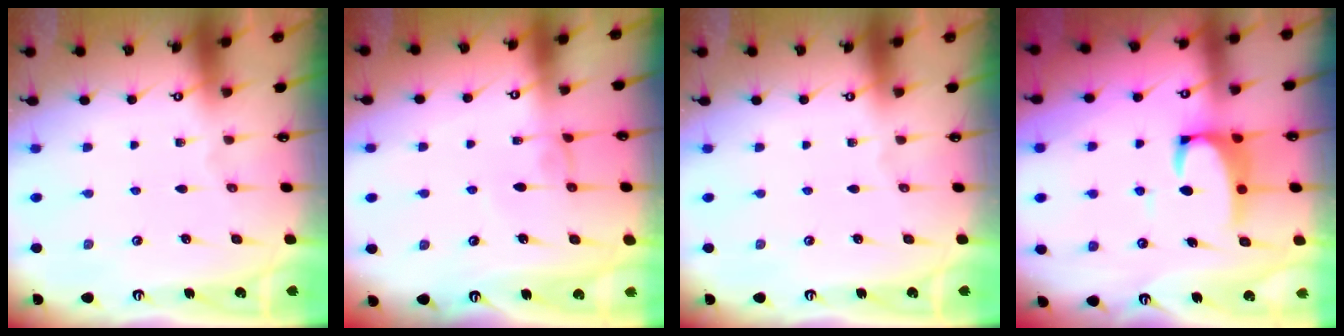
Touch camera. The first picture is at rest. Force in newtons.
{"total": 1.0, "press": 0.8, "slide": 0.5}
{"total": 0.0}
{"total": 4.9, "press": 4.9, "slide": 0.5}